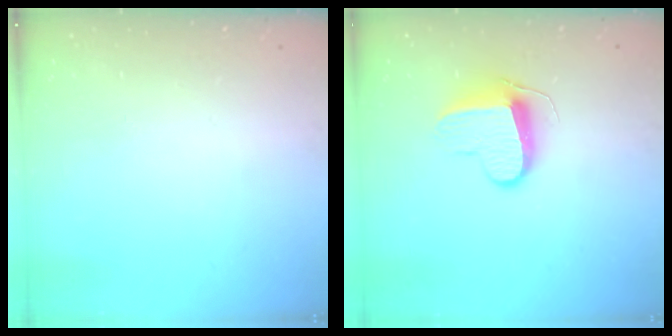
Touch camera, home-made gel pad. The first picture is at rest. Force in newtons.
{"total": 9.8, "press": 9.8, "slide": 0.5}